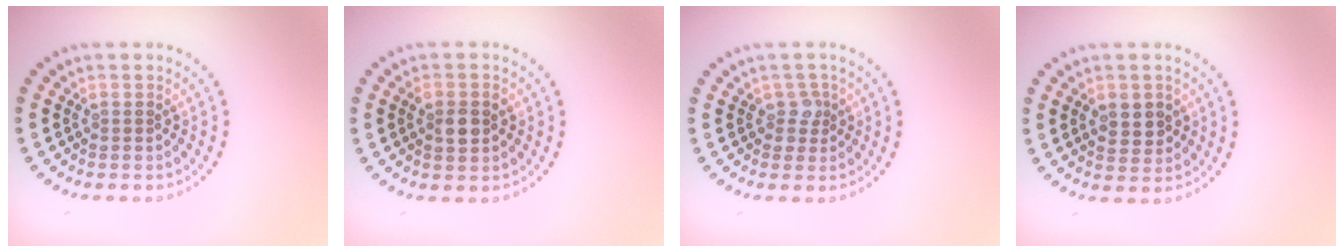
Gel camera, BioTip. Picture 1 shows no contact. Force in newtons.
{"total": 2.3, "press": 2.3, "slide": 0.3}
{"total": 1.5, "press": 1.3, "slide": 0.8}
{"total": 2.6, "press": 2.5, "slide": 0.6}